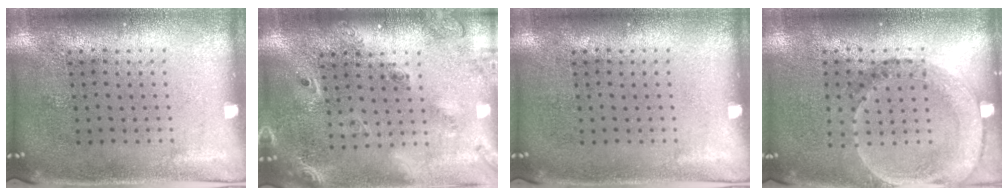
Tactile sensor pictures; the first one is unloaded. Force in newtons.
{"total": 2.3, "press": 1.8, "slide": 1.3}
{"total": 0.0}
{"total": 1.6, "press": 1.5, "slide": 0.6}